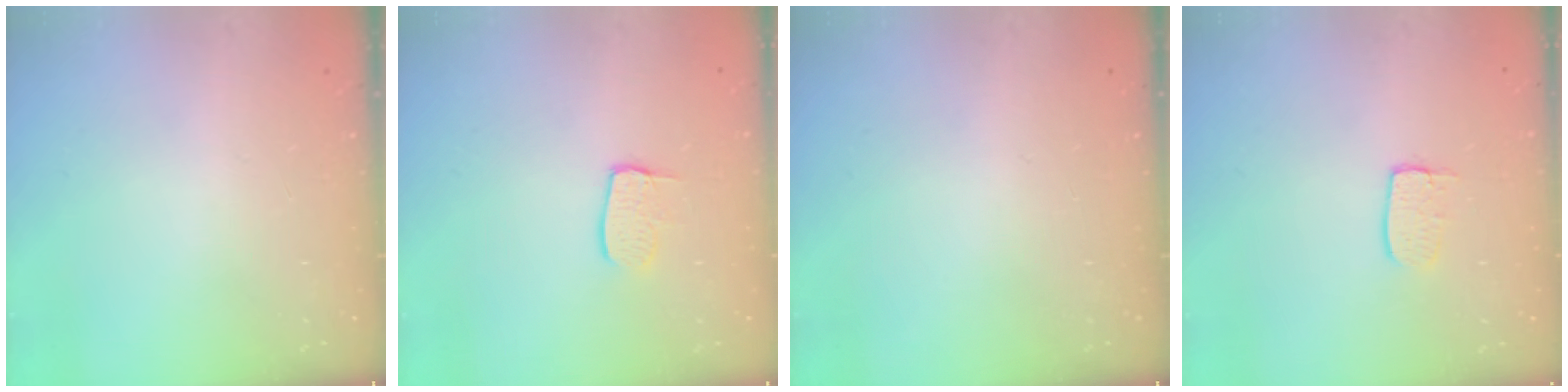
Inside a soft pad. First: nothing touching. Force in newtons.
{"total": 7.0, "press": 7.0, "slide": 0.6}
{"total": 0.0}
{"total": 5.6, "press": 5.6, "slide": 0.4}